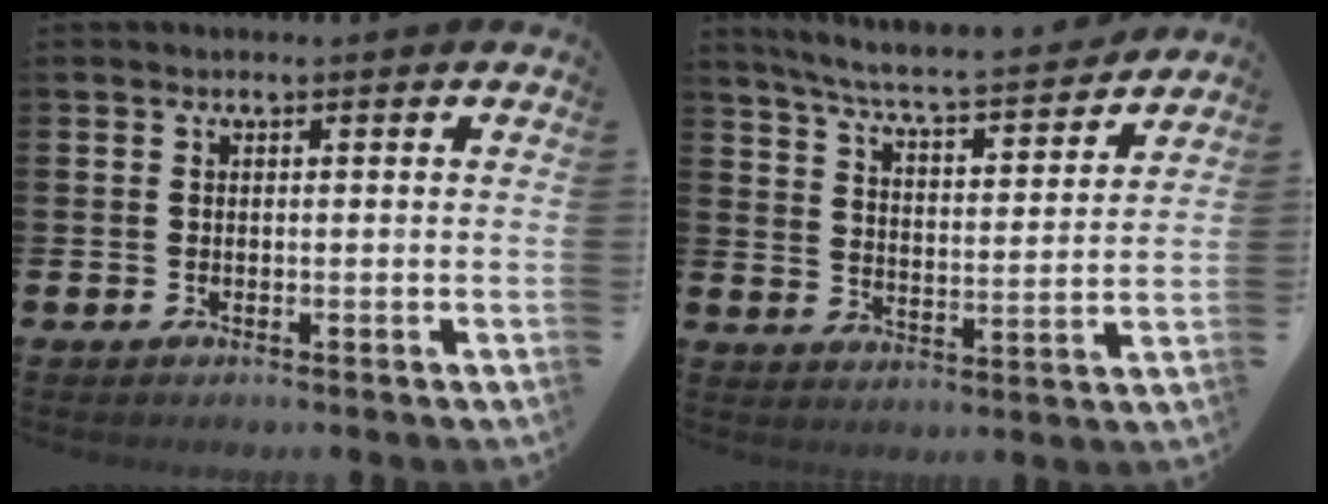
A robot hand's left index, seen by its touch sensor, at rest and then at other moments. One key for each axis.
{"total": 6.5, "fx": 6.2, "fy": 0.4, "fz": 2.1, "tx": -0.071, "ty": -0.048, "tz": 0.103}